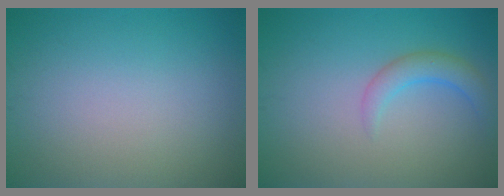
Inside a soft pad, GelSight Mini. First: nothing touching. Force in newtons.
{"total": 2.3, "press": 2.3, "slide": 0.2}